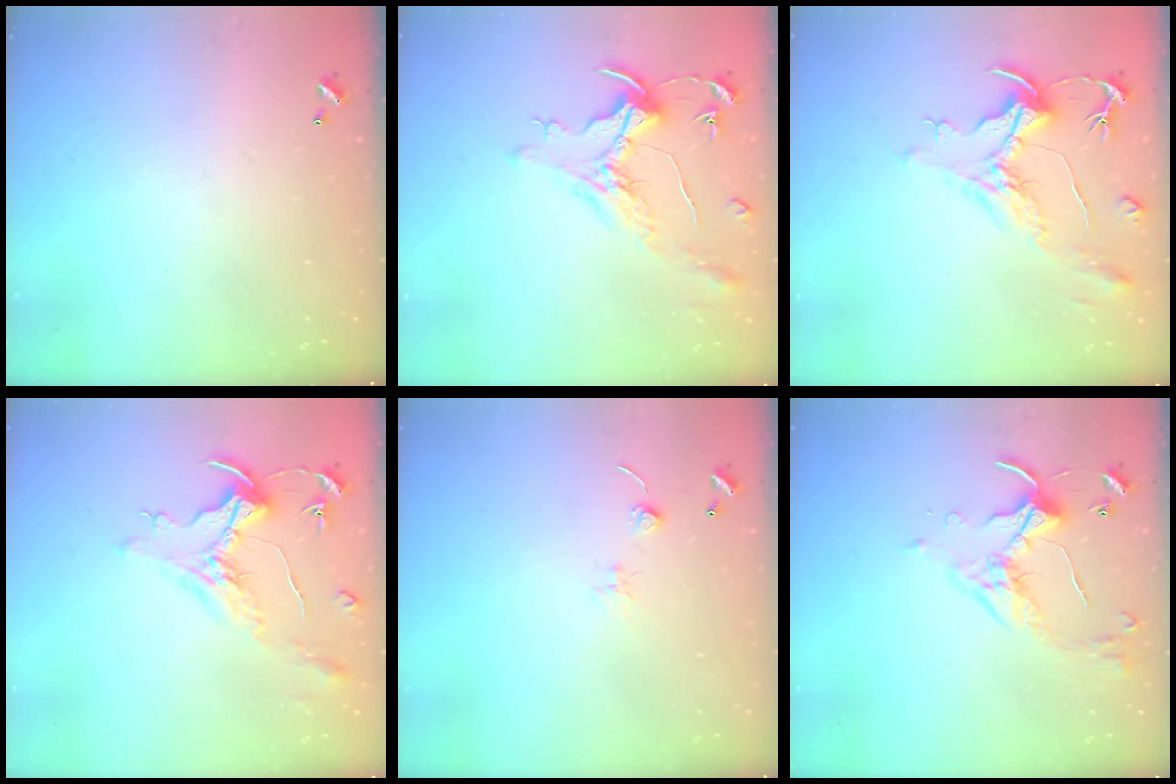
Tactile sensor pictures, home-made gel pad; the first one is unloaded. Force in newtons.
{"total": 1.6, "press": 1.4, "slide": 0.7}
{"total": 2.2, "press": 1.8, "slide": 1.3}
{"total": 1.4, "press": 1.2, "slide": 0.7}
{"total": 0.0}
{"total": 4.3, "press": 4.3, "slide": 0.2}